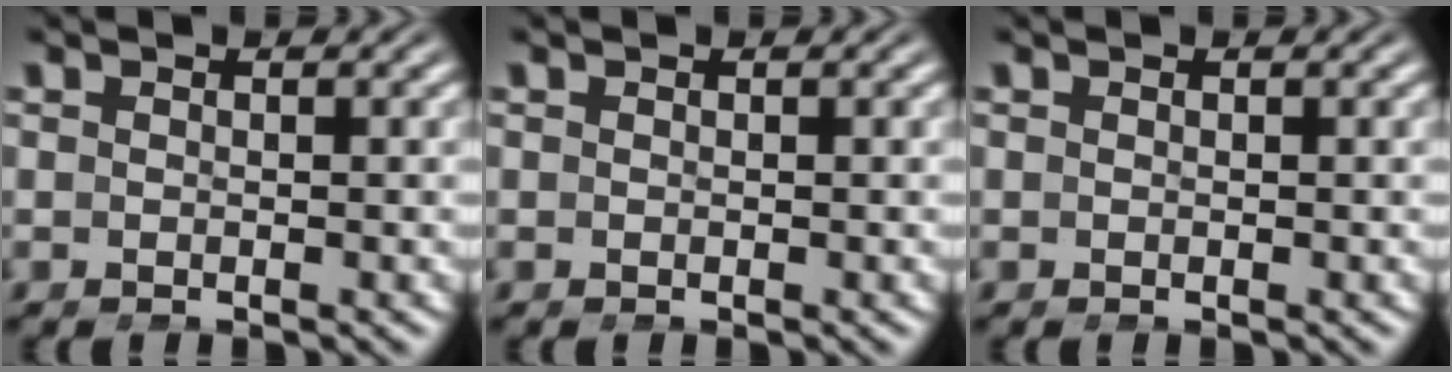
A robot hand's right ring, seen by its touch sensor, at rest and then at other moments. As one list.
[{"total": 0.0}, {"total": 0.0}]